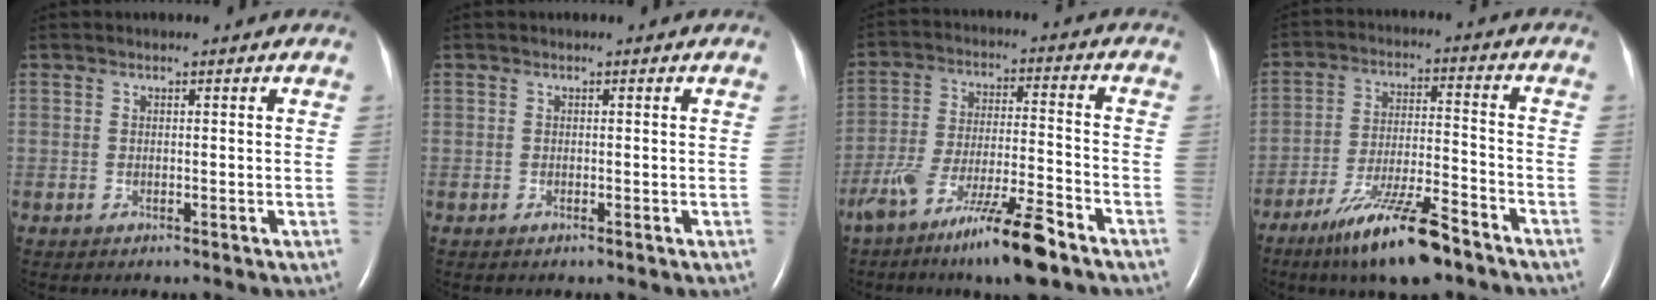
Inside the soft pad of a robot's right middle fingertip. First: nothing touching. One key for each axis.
{"total": 0.0}
{"total": 12.9, "fx": -8.9, "fy": 0.8, "fz": 9.3, "tx": -0.179, "ty": -0.022, "tz": -0.157}
{"total": 13.0, "fx": -9.2, "fy": 1.6, "fz": 9.1, "tx": -0.168, "ty": -0.023, "tz": -0.161}